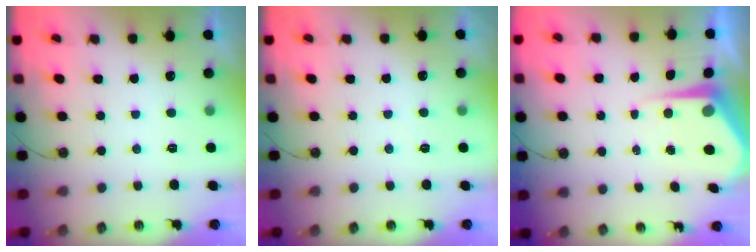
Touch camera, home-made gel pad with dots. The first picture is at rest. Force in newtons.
{"total": 2.9, "press": 2.9, "slide": 0.4}
{"total": 6.4, "press": 6.4, "slide": 0.6}